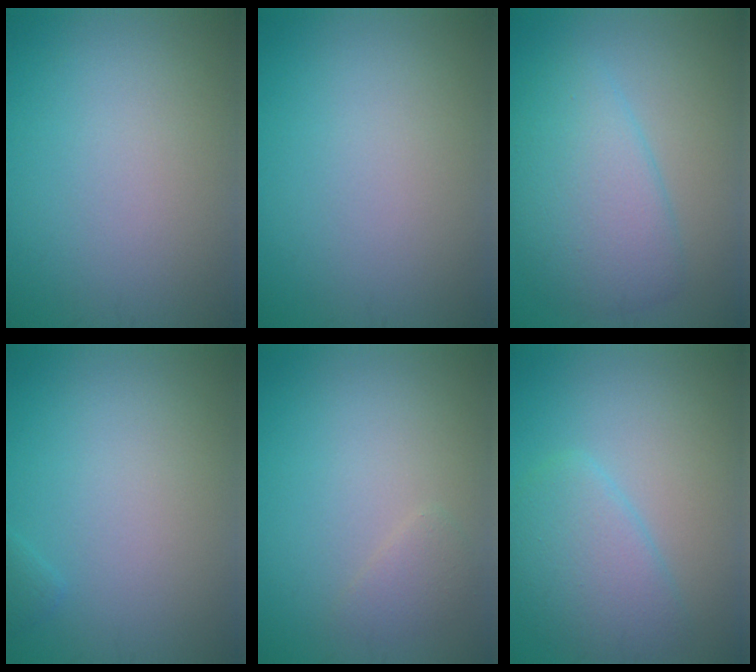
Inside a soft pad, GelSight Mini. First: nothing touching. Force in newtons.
{"total": 0.0}
{"total": 5.7, "press": 5.7, "slide": 0.1}
{"total": 0.6, "press": 0.6, "slide": 0.1}
{"total": 1.3, "press": 1.3, "slide": 0.1}
{"total": 4.2, "press": 4.2, "slide": 0.3}